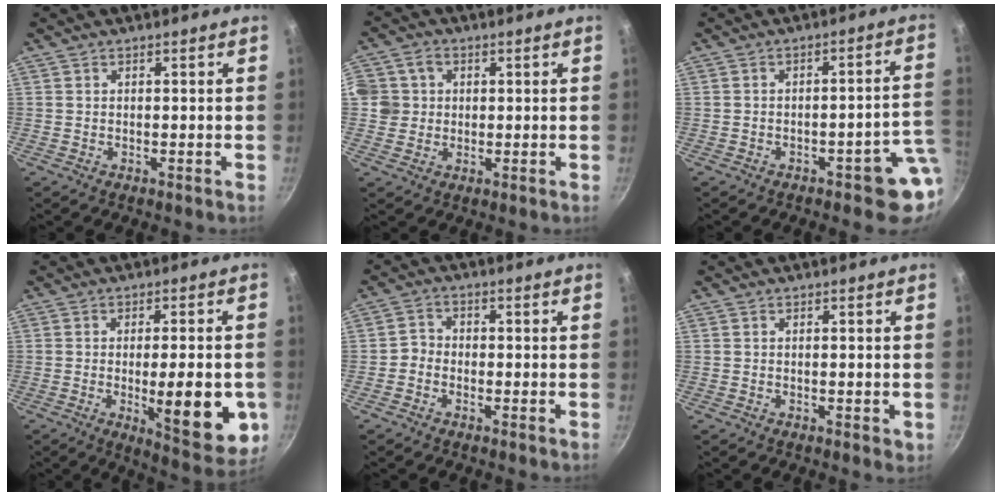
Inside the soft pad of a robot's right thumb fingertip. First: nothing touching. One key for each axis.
{"total": 6.9, "fx": 0.7, "fy": 6.5, "fz": 2.2, "tx": -0.022, "ty": 0.008, "tz": 0.002}
{"total": 7.3, "fx": -2.4, "fy": 2.7, "fz": 6.3, "tx": -0.043, "ty": 0.036, "tz": -0.025}
{"total": 15.4, "fx": -3.2, "fy": 4.6, "fz": 14.4, "tx": -0.169, "ty": -0.010, "tz": -0.036}
{"total": 2.6, "fx": -1.2, "fy": 2.1, "fz": 0.8, "tx": -0.006, "ty": 0.019, "tz": -0.030}
{"total": 1.7, "fx": -0.3, "fy": 0.6, "fz": 1.5, "tx": -0.022, "ty": -0.002, "tz": -0.003}